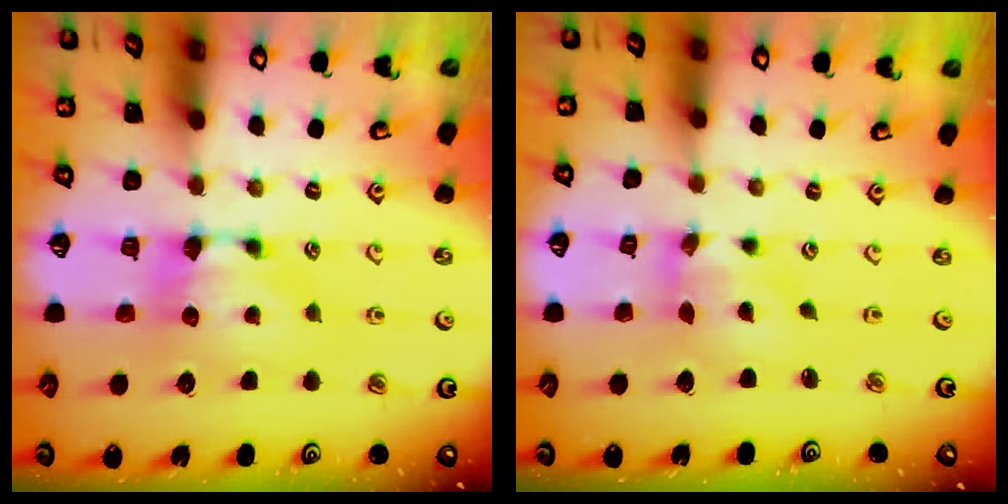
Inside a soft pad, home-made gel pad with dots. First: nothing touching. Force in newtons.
{"total": 2.0, "press": 1.3, "slide": 1.5}